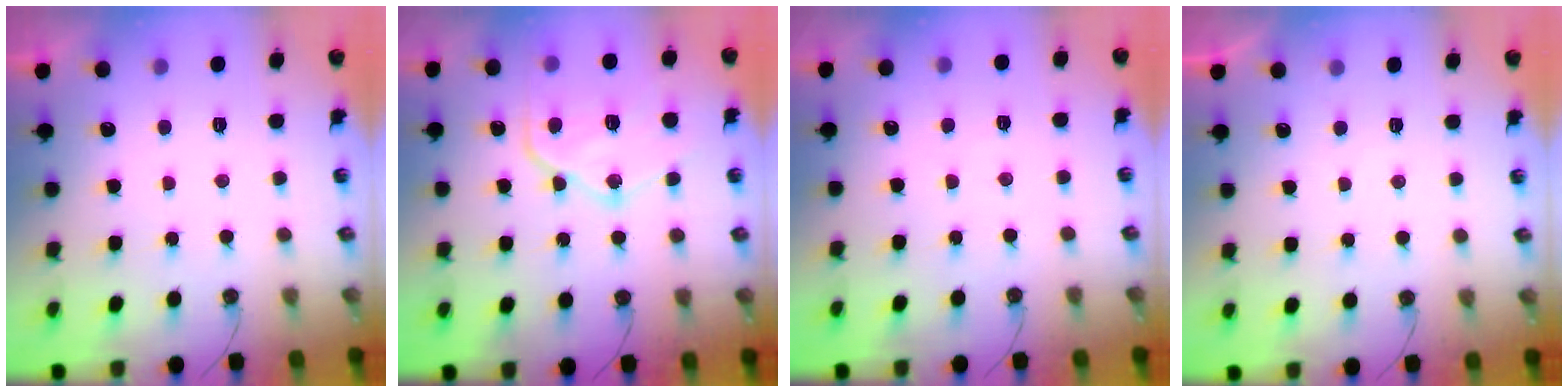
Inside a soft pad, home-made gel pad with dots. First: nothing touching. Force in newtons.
{"total": 18.6, "press": 18.6, "slide": 1.8}
{"total": 2.7, "press": 2.6, "slide": 0.5}
{"total": 2.0, "press": 2.0, "slide": 0.3}